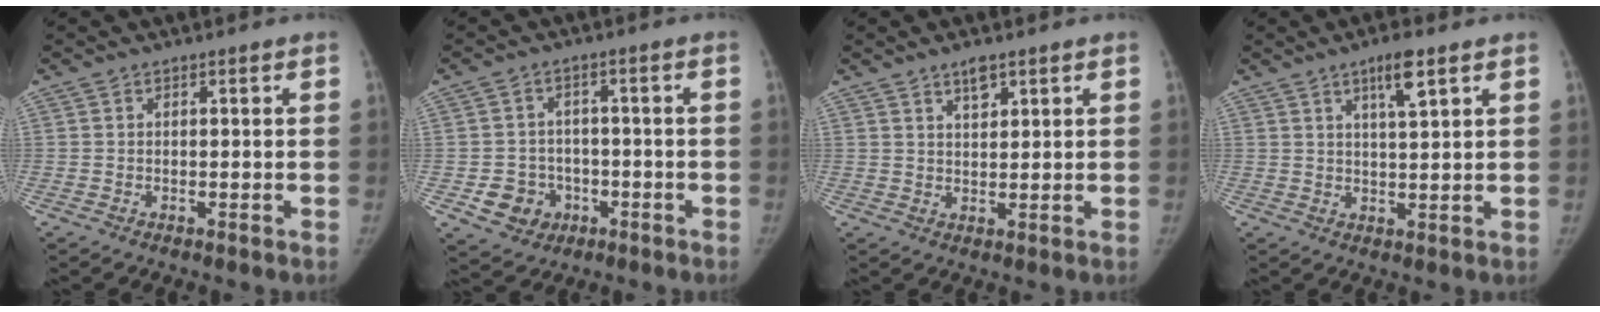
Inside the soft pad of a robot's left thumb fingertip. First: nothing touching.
{"total": 7.0, "force": [-2.4, 6.3, 2.0], "torque": [-0.009, 0.019, -0.028]}
{"total": 3.3, "force": [2.3, 1.4, 2.0], "torque": [-0.022, -0.016, 0.039]}
{"total": 5.4, "force": [3.1, 1.0, 4.3], "torque": [-0.071, -0.016, 0.052]}